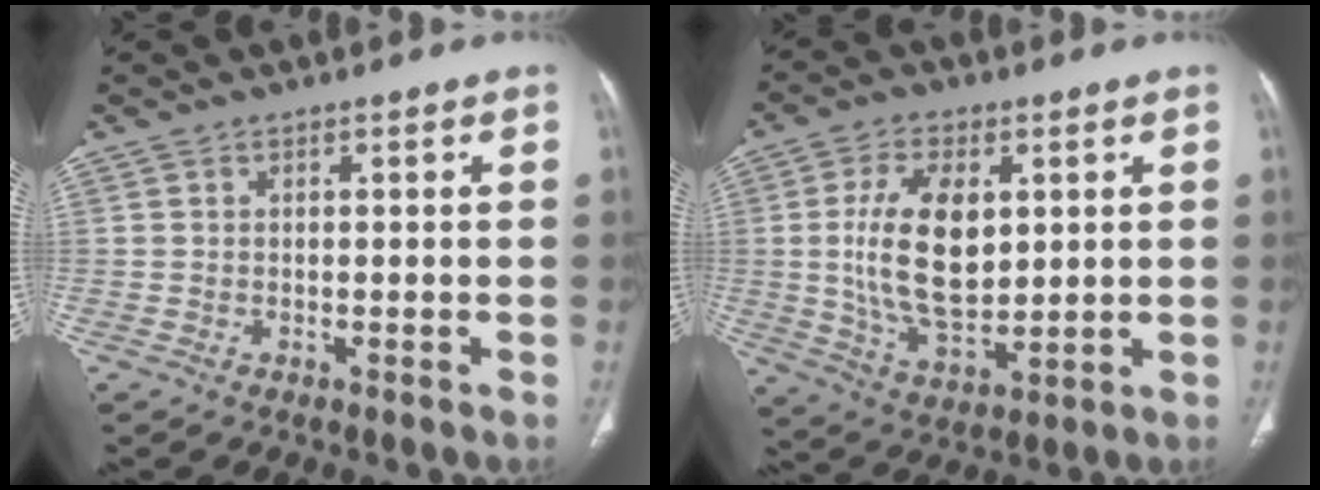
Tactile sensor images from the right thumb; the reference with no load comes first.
{"total": 14.7, "force": [2.2, 8.1, 12.1], "torque": [-0.210, -0.016, 0.049]}